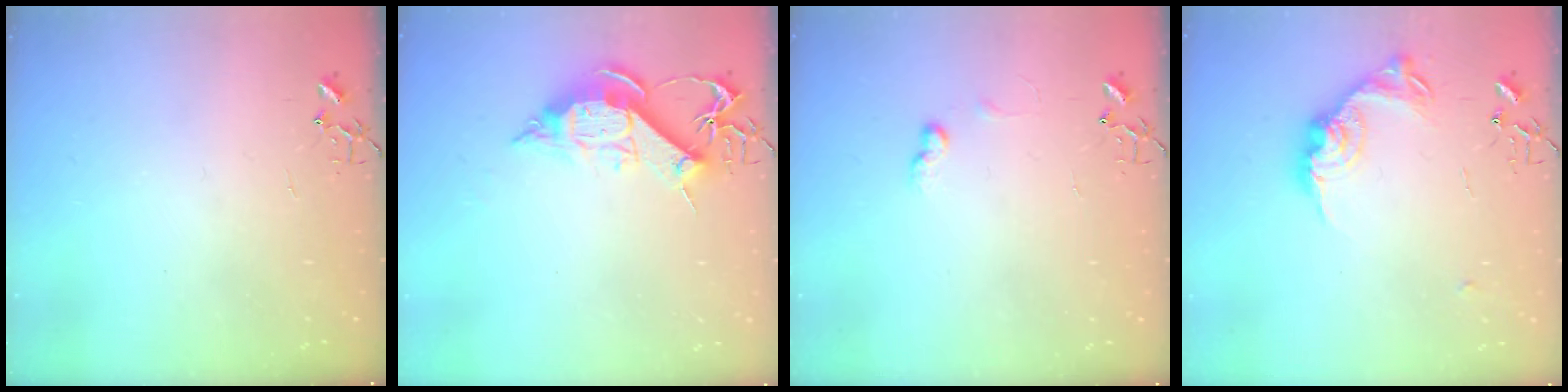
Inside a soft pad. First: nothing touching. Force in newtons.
{"total": 11.4, "press": 11.3, "slide": 1.1}
{"total": 6.7, "press": 6.6, "slide": 0.9}
{"total": 15.6, "press": 15.6, "slide": 0.7}